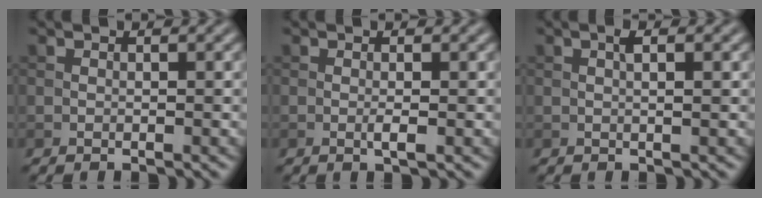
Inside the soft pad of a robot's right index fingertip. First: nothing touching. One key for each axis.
{"total": 1.3, "fx": -0.2, "fy": 0.2, "fz": 1.3, "tx": -0.025, "ty": -0.002, "tz": -0.005}
{"total": 1.5, "fx": 0.4, "fy": 0.2, "fz": 1.5, "tx": -0.026, "ty": 0.003, "tz": 0.006}